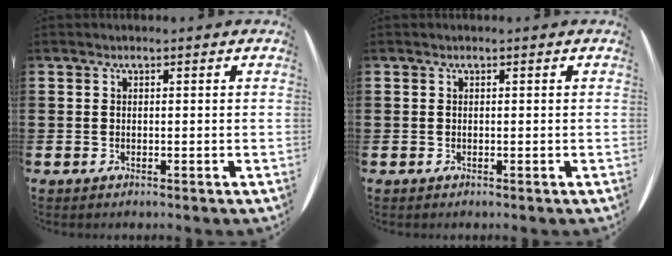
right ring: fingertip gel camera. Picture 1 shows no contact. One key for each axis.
{"total": 0.0}